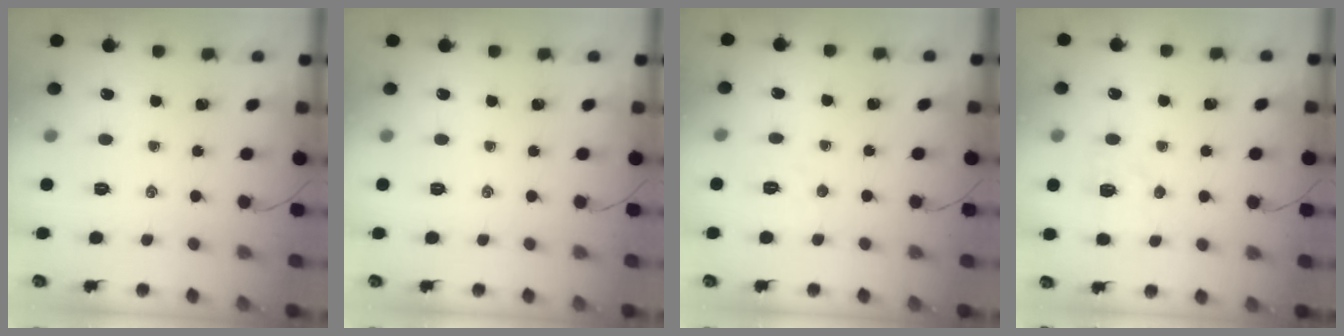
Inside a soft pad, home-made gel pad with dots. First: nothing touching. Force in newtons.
{"total": 0.0}
{"total": 4.6, "press": 4.5, "slide": 1.1}
{"total": 5.0, "press": 4.8, "slide": 1.0}